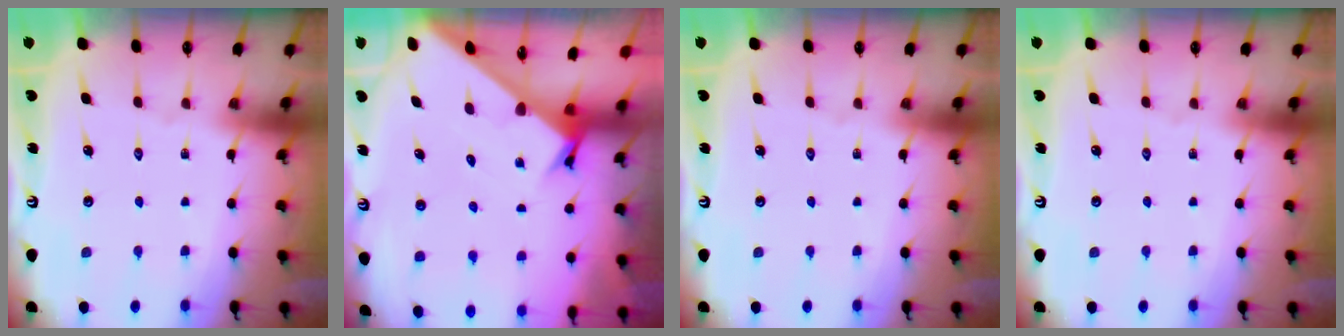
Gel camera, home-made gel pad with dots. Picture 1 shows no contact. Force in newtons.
{"total": 2.5, "press": 2.5, "slide": 0.2}
{"total": 0.0}
{"total": 0.0}